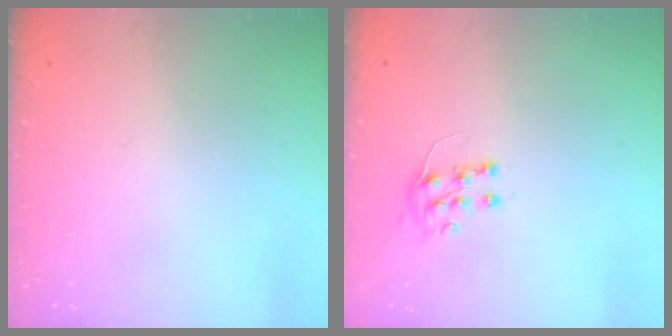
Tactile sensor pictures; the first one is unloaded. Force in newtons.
{"total": 7.3, "press": 7.3, "slide": 0.5}